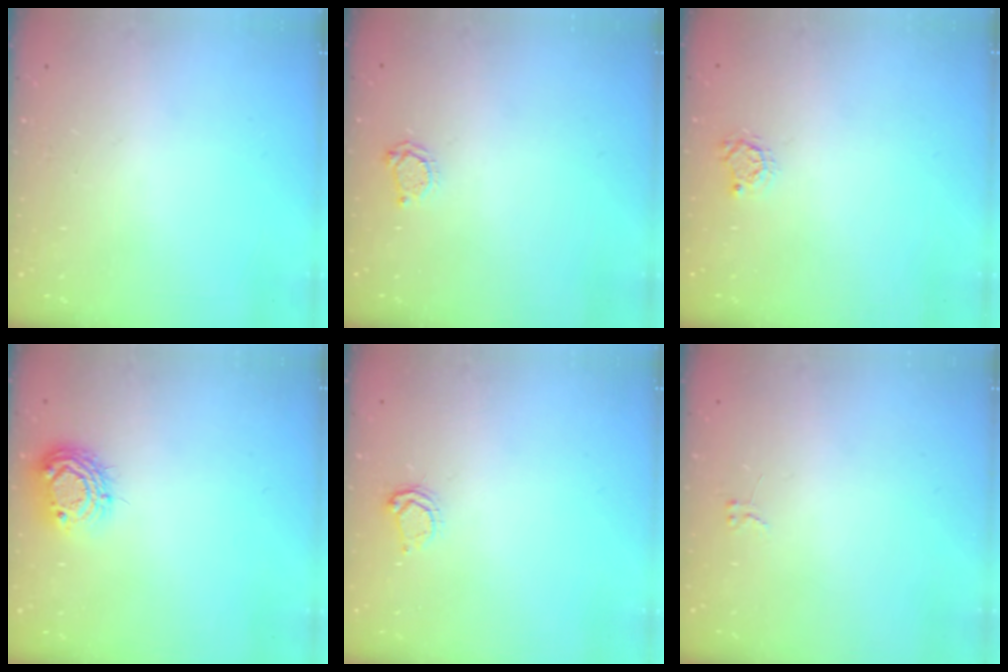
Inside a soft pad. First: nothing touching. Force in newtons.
{"total": 3.9, "press": 3.8, "slide": 0.5}
{"total": 2.9, "press": 2.9, "slide": 0.4}
{"total": 8.6, "press": 8.6, "slide": 0.7}
{"total": 3.8, "press": 3.8, "slide": 0.5}
{"total": 2.6, "press": 2.6, "slide": 0.3}